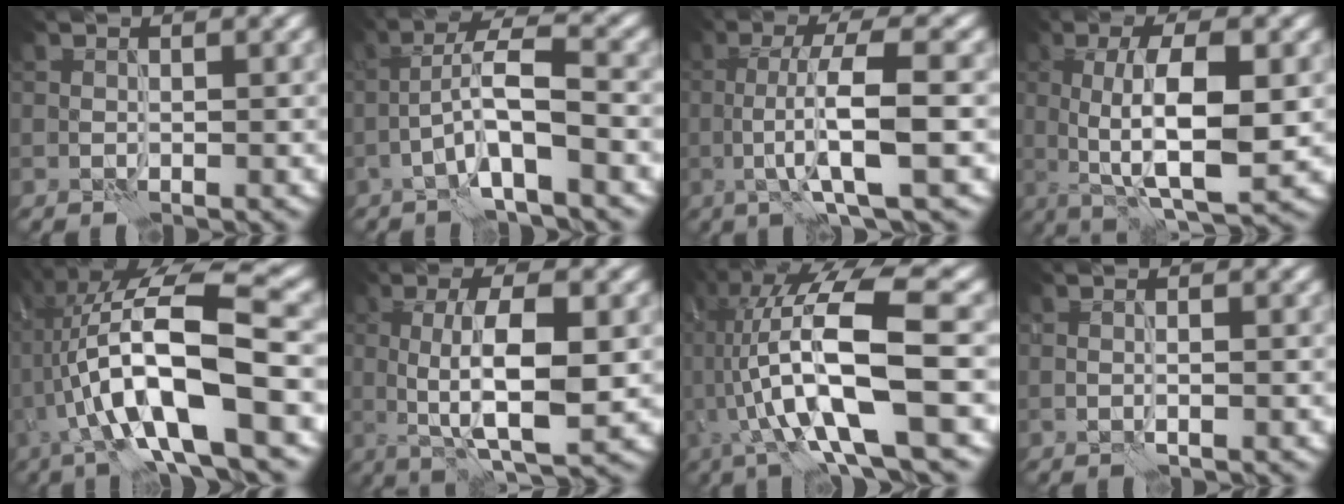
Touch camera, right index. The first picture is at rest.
{"total": 5.5, "force": [-2.1, 0.9, 5.0], "torque": [-0.091, 0.021, -0.044]}
{"total": 6.8, "force": [-1.3, 1.1, 6.6], "torque": [-0.111, 0.014, -0.028]}
{"total": 9.3, "force": [0.3, 2.8, 8.8], "torque": [-0.138, 0.002, 0.006]}
{"total": 13.6, "force": [-1.8, 3.6, 13.0], "torque": [-0.238, 0.023, -0.027]}
{"total": 8.2, "force": [0.1, 2.4, 7.8], "torque": [-0.126, 0.002, 0.003]}
{"total": 14.7, "force": [-0.3, 3.7, 14.3], "torque": [-0.255, 0.029, 0.005]}
{"total": 0.8, "force": [-0.1, 0.1, 0.8], "torque": [-0.014, -0.003, -0.004]}